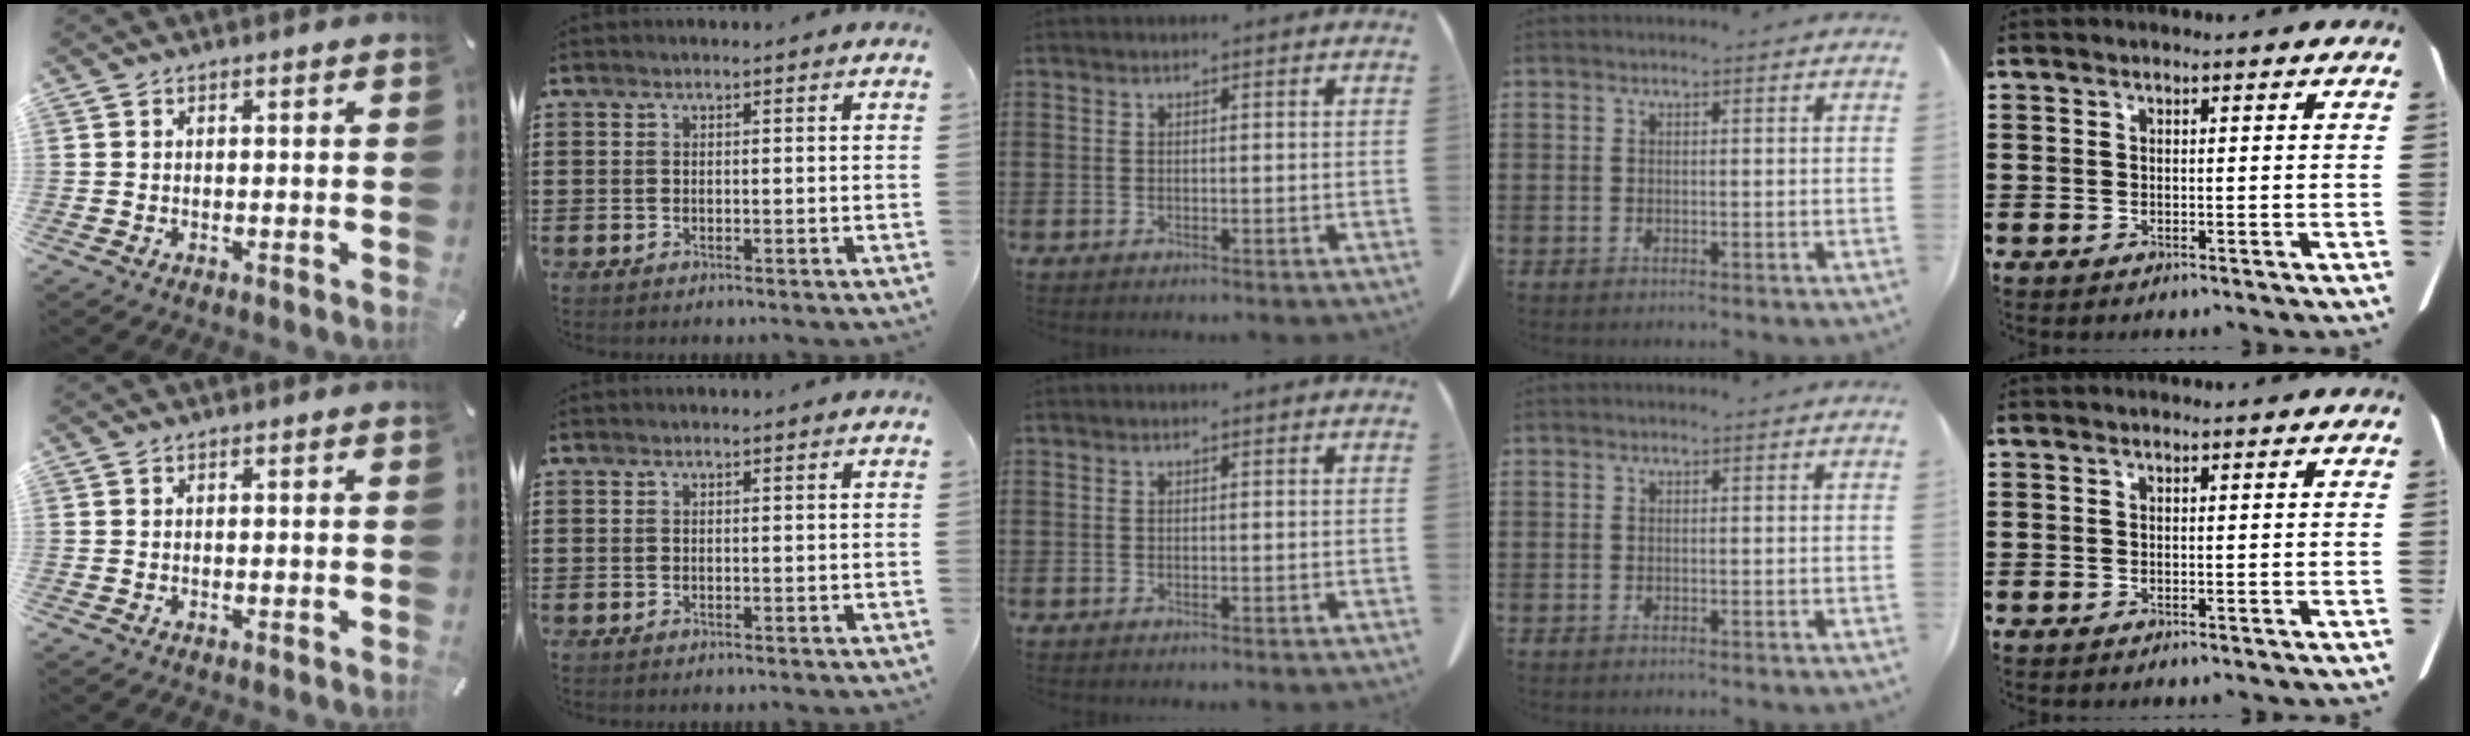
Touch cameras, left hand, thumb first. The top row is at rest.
{}